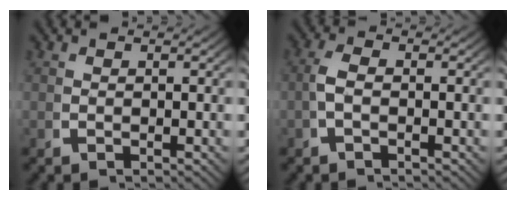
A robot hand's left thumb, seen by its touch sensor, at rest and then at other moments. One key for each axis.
{"total": 2.0, "fx": -0.2, "fy": 1.0, "fz": 1.7, "tx": -0.044, "ty": 0.001, "tz": -0.009}